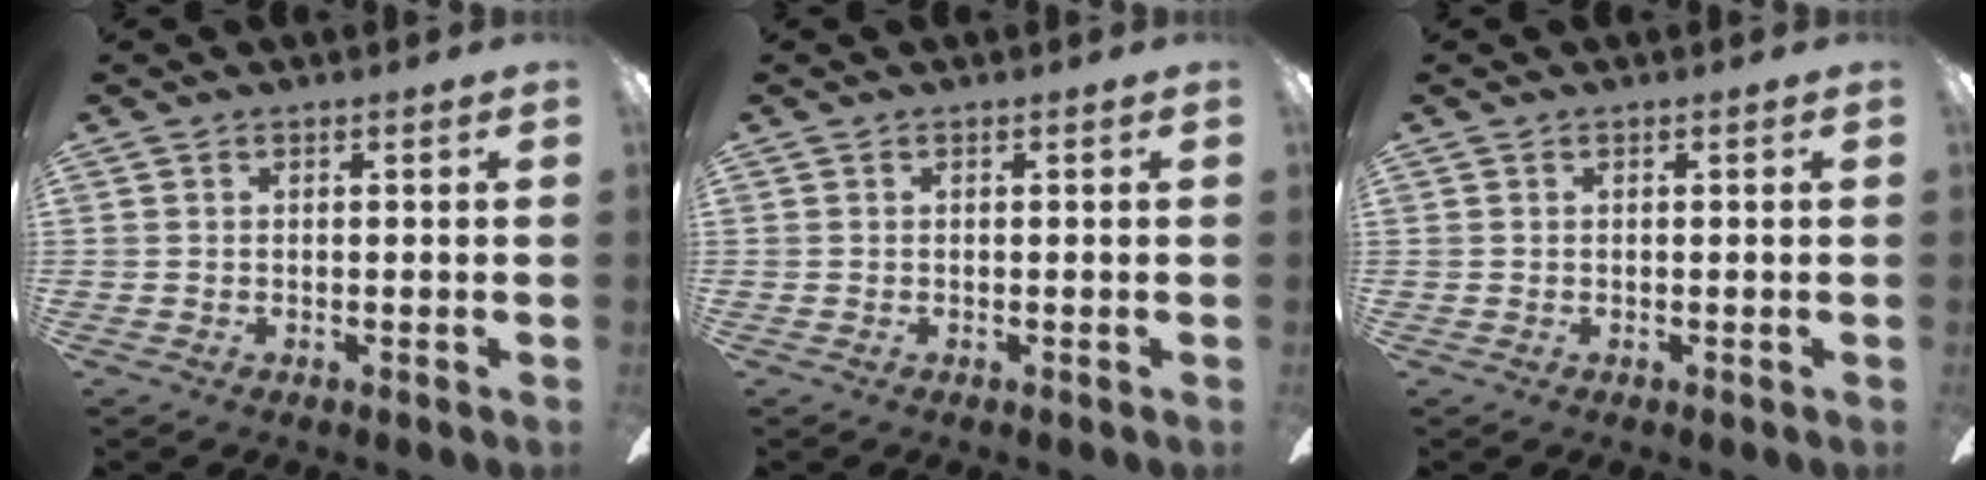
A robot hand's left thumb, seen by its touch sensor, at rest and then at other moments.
{"total": 0.0}
{"total": 0.0}